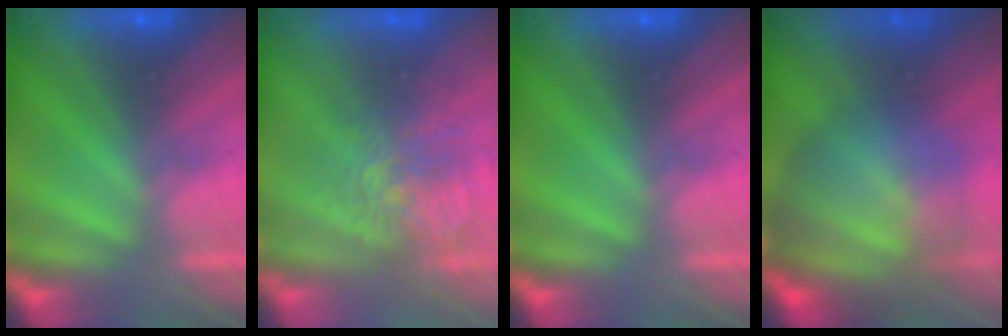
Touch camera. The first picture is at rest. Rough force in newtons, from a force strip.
{"total": 3.4}
{"total": 0.0}
{"total": 9.0}